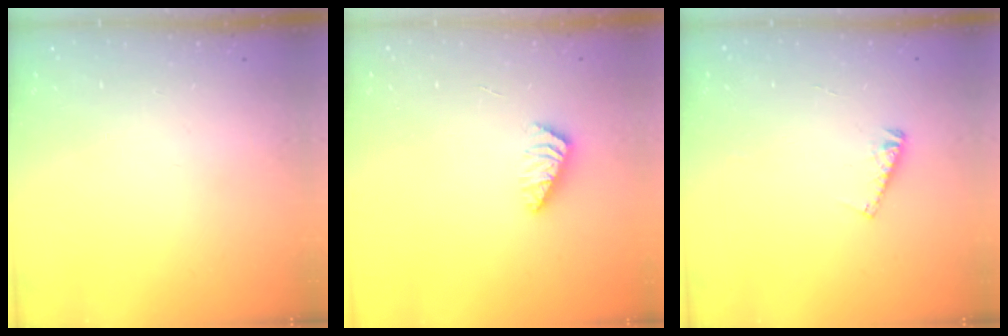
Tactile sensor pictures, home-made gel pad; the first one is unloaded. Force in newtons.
{"total": 2.5, "press": 2.4, "slide": 0.4}
{"total": 4.5, "press": 4.5, "slide": 0.5}